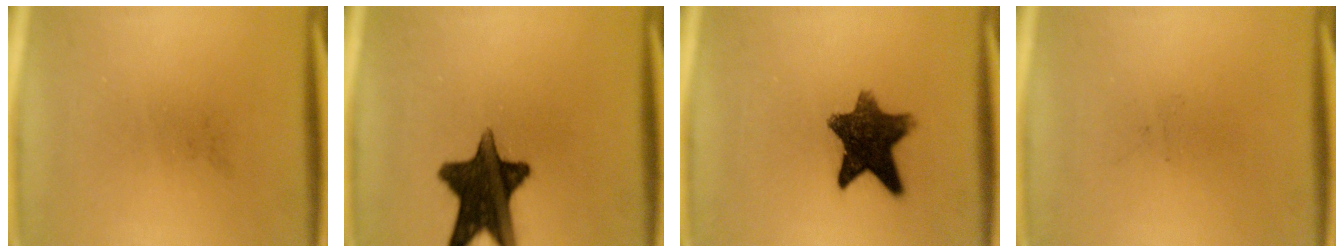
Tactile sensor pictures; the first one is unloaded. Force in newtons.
{"total": 14.8}
{"total": 10.8}
{"total": 0.0}